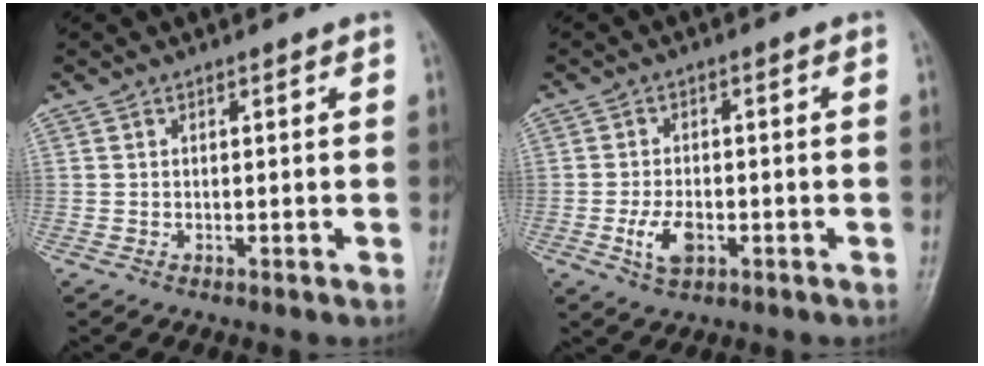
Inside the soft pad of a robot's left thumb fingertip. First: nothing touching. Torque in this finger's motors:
{"motor_torque": [0.19, 1.38, 0.75, 0.39, 0.02]}